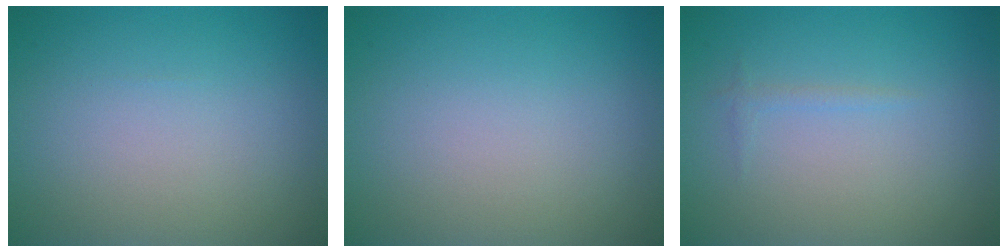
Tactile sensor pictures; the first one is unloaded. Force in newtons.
{"total": 0.0}
{"total": 0.6, "press": 0.6, "slide": 0.1}